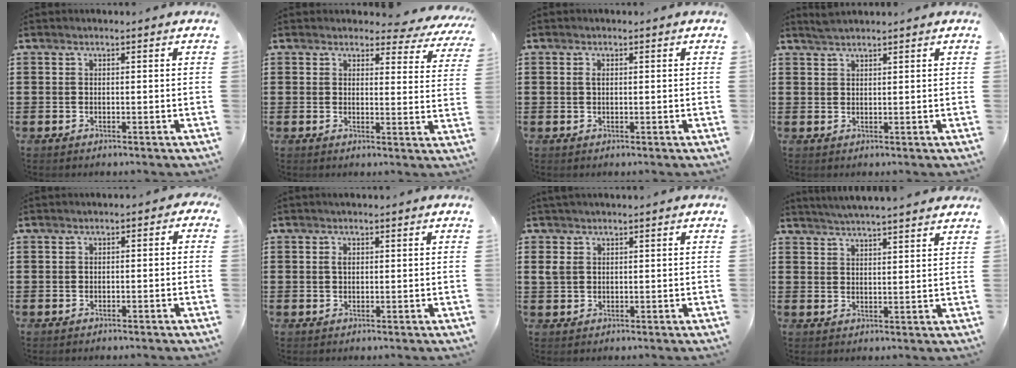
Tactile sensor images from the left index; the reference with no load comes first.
{"total": 3.6, "force": [3.2, 1.0, 1.1], "torque": [-0.020, -0.018, 0.053]}
{"total": 1.0, "force": [0.2, 0.4, 0.8], "torque": [-0.019, 0.003, 0.004]}
{"total": 1.7, "force": [1.6, 0.0, 0.5], "torque": [-0.012, 0.000, 0.031]}
{"total": 1.0, "force": [-0.8, 0.5, 0.3], "torque": [-0.012, 0.004, -0.018]}
{"total": 1.2, "force": [0.4, 0.6, 0.9], "torque": [-0.020, 0.006, 0.007]}
{"total": 1.7, "force": [0.7, 1.2, 1.0], "torque": [-0.032, 0.002, 0.012]}
{"total": 3.5, "force": [3.4, -0.6, 0.5], "torque": [-0.021, -0.013, 0.060]}